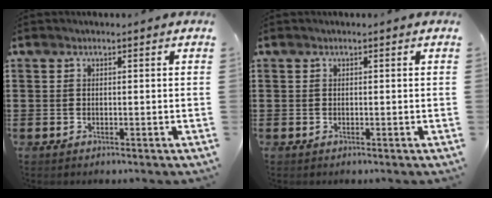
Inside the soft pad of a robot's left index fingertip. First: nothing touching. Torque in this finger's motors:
{"motor_torque": [-0.01, 0.00, 0.00, 0.00]}